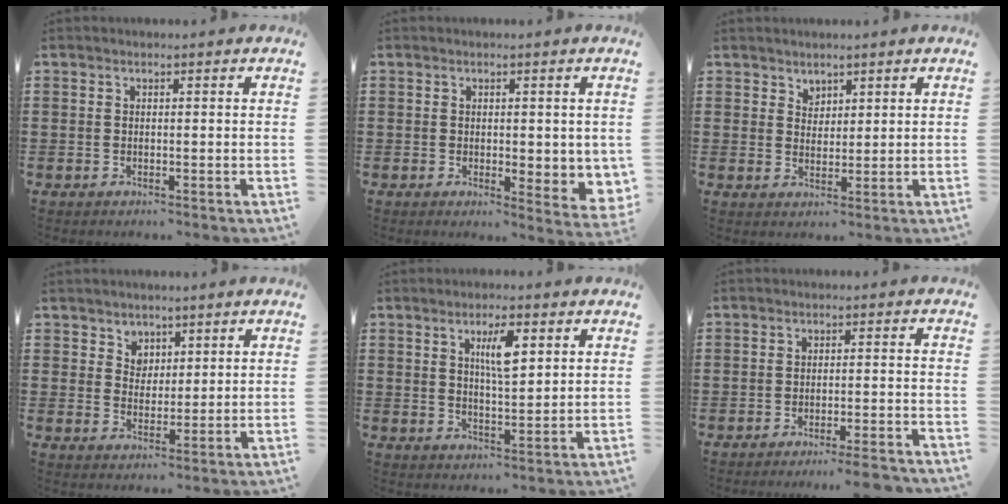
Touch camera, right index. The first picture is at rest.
{"total": 2.3, "force": [0.7, 1.4, 1.7], "torque": [-0.030, 0.004, 0.012]}
{"total": 2.4, "force": [1.9, 1.4, 0.0], "torque": [-0.007, 0.007, 0.036]}
{"total": 3.6, "force": [2.3, 2.8, 0.1], "torque": [-0.018, 0.010, 0.042]}
{"total": 5.2, "force": [2.1, 1.5, 4.5], "torque": [-0.079, 0.003, 0.030]}
{"total": 3.7, "force": [-3.3, -0.4, 1.5], "torque": [-0.024, -0.008, -0.065]}